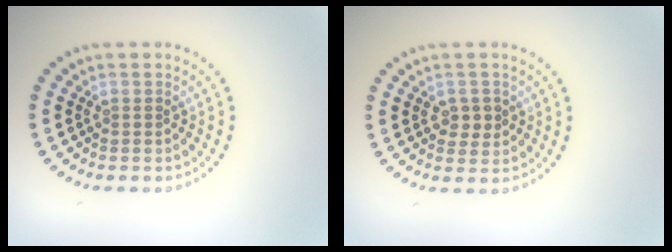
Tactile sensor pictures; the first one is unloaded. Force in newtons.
{"total": 1.7, "press": 1.7, "slide": 0.3}